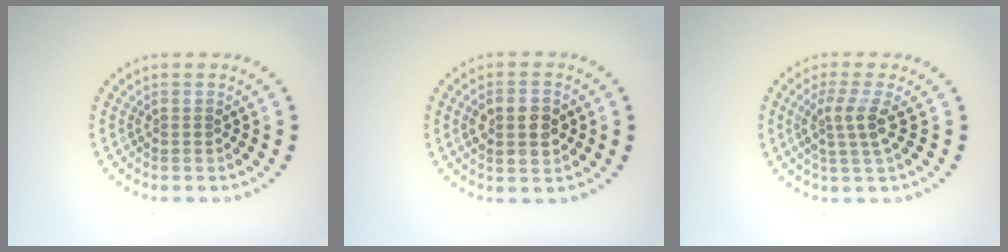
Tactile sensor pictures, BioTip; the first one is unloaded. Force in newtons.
{"total": 3.8, "press": 3.8, "slide": 0.1}
{"total": 2.7, "press": 2.0, "slide": 1.8}